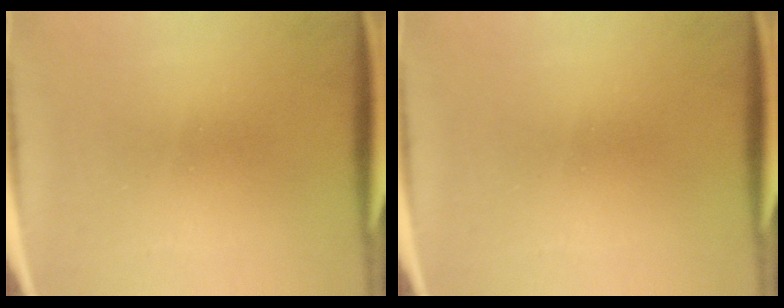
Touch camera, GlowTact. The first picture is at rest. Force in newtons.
{"total": 0.0}